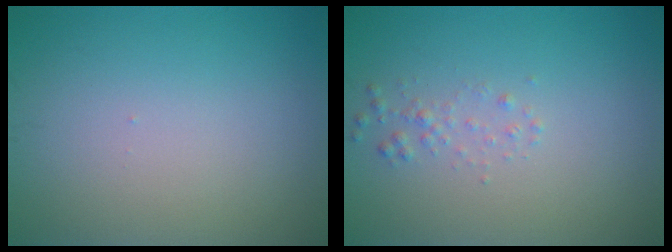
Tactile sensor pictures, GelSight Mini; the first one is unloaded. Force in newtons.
{"total": 1.0, "press": 1.0, "slide": 0.1}